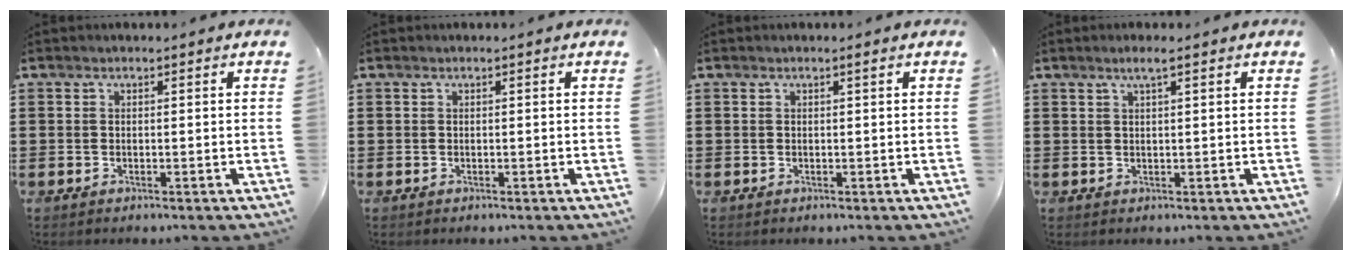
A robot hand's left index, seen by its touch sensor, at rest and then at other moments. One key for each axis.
{"total": 0.0}
{"total": 0.6, "fx": 0.3, "fy": 0.0, "fz": 0.5, "tx": -0.008, "ty": -0.001, "tz": 0.005}
{"total": 1.8, "fx": 1.0, "fy": 0.0, "fz": 1.5, "tx": -0.029, "ty": 0.001, "tz": 0.017}